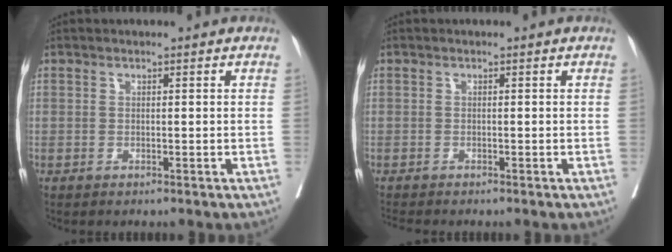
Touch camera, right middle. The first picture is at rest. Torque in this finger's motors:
{"motor_torque": [0.32, -0.32, -0.01, 0.00]}